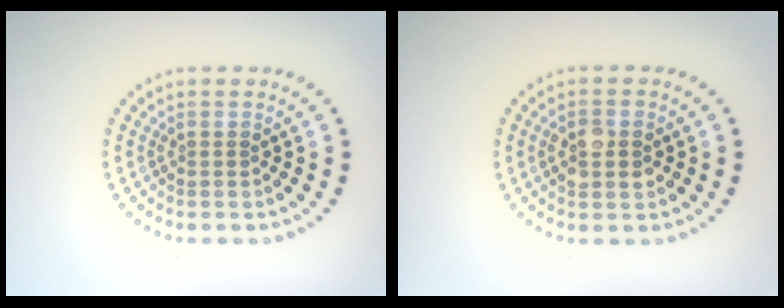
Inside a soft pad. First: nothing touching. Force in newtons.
{"total": 2.7, "press": 2.7, "slide": 0.2}